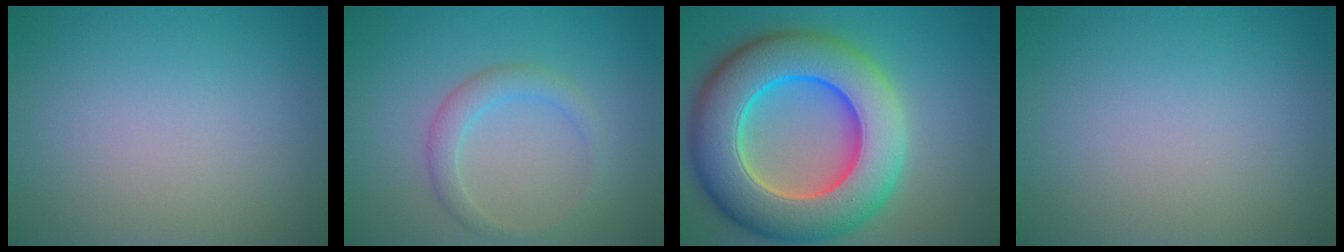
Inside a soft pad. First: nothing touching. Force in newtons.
{"total": 2.2, "press": 2.2, "slide": 0.1}
{"total": 13.3, "press": 13.1, "slide": 2.1}
{"total": 0.0}